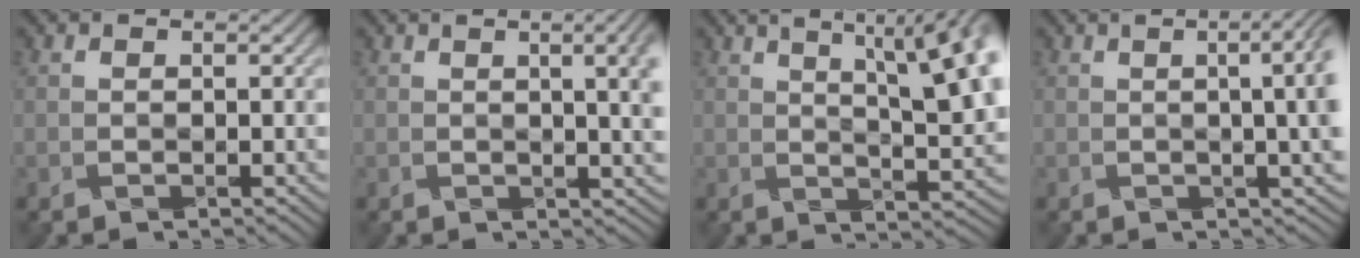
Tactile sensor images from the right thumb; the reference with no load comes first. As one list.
[{"total": 8.3, "force": [1.3, 2.4, 7.8], "torque": [-0.069, 0.022, 0.006]}, {"total": 14.6, "force": [5.2, 4.8, 12.8], "torque": [-0.165, 0.039, 0.076]}, {"total": 8.8, "force": [0.6, 2.9, 8.3], "torque": [-0.071, 0.025, 0.002]}]